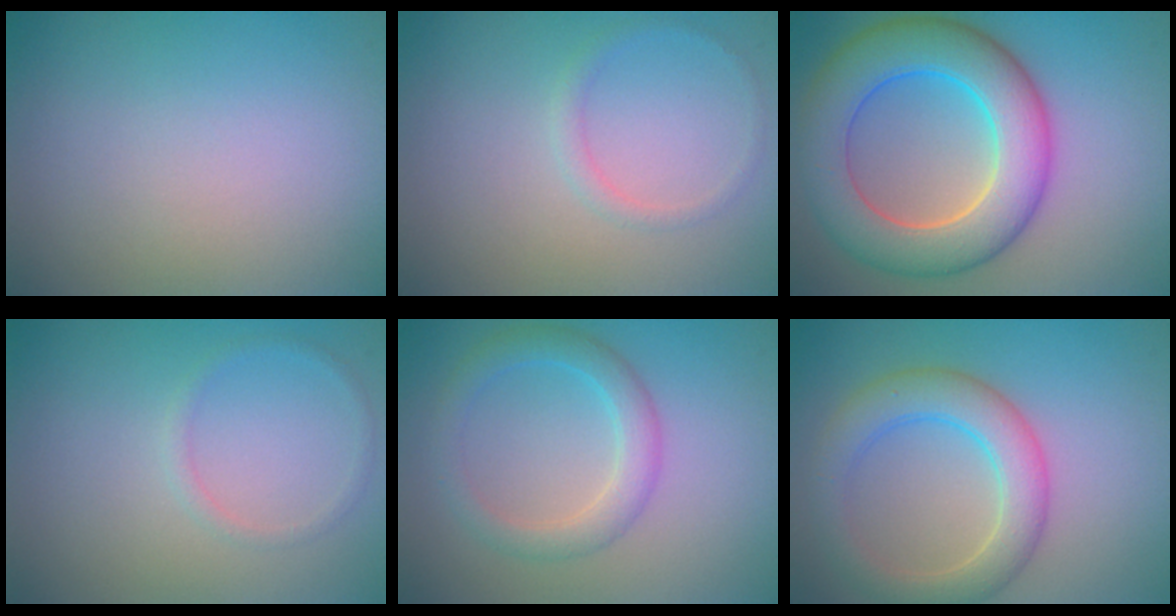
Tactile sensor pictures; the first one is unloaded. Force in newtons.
{"total": 1.0, "press": 1.0, "slide": 0.1}
{"total": 9.3, "press": 9.3, "slide": 0.4}
{"total": 1.0, "press": 0.9, "slide": 0.2}
{"total": 3.0, "press": 3.0, "slide": 0.1}
{"total": 4.9, "press": 4.9, "slide": 0.3}